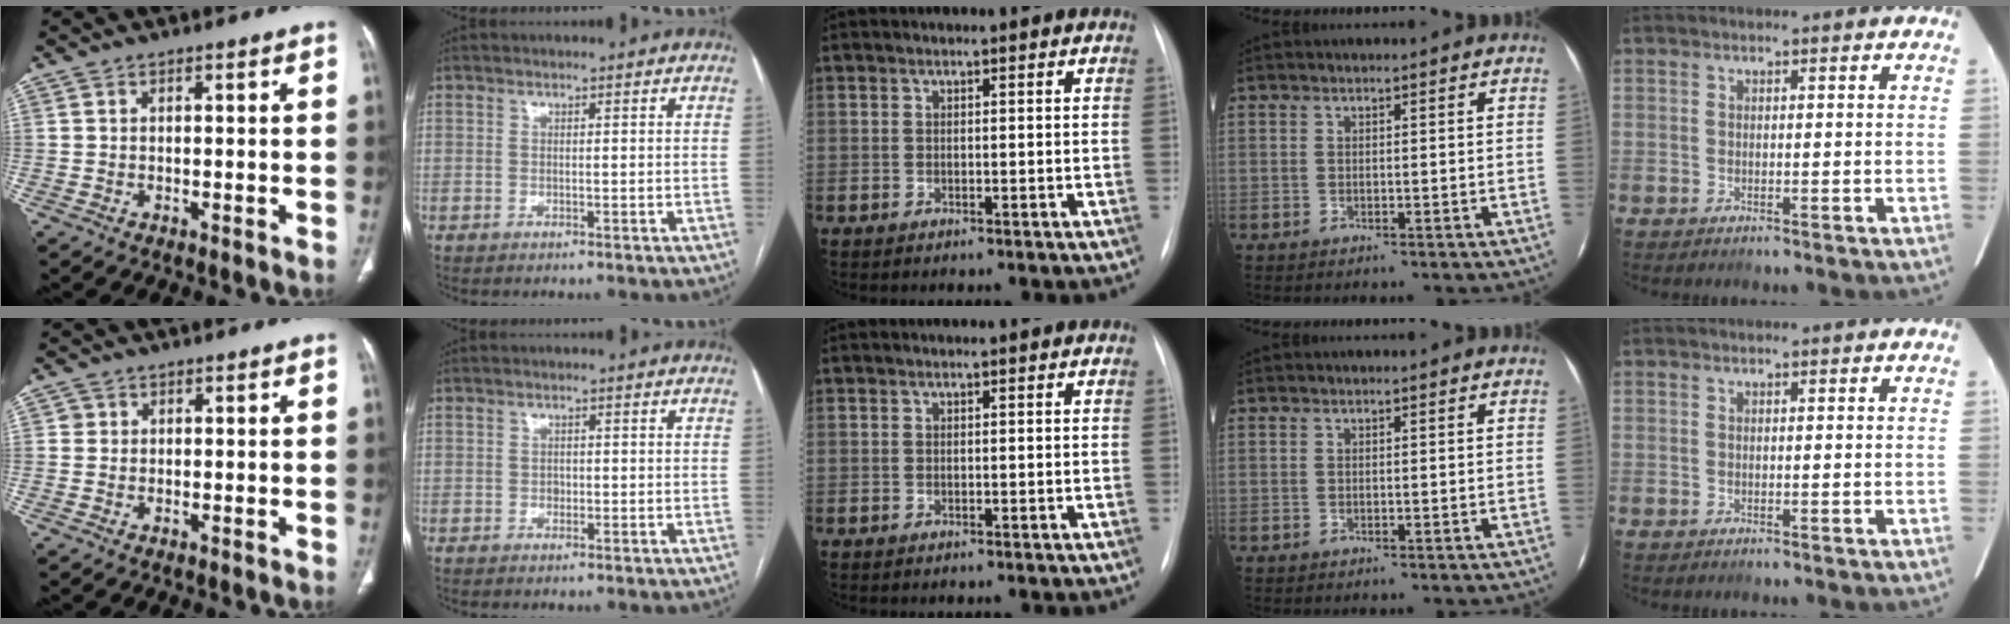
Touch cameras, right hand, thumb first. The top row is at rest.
{"thumb": {"total": 1.0, "force": [0.2, 1.0, 0.1], "torque": [0.007, 0.003, 0.003]}, "index": {"total": 0.9, "force": [-0.2, 0.7, 0.4], "torque": [-0.005, 0.003, -0.004]}}